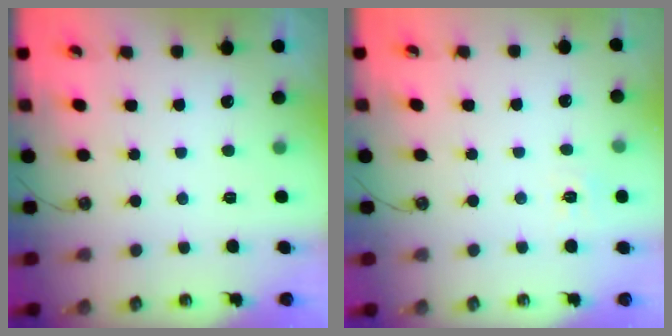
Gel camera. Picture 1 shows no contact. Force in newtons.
{"total": 5.1, "press": 5.1, "slide": 0.7}